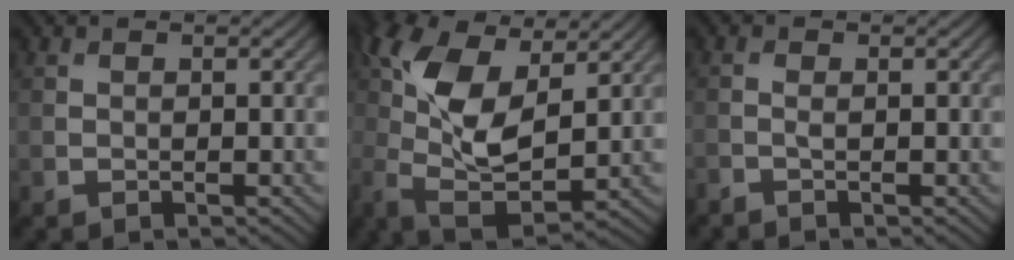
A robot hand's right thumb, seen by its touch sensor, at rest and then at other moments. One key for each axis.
{"total": 11.9, "fx": 2.9, "fy": 5.8, "fz": 10.0, "tx": -0.226, "ty": 0.004, "tz": 0.051}
{"total": 0.9, "fx": -0.6, "fy": 0.2, "fz": 0.7, "tx": -0.016, "ty": 0.003, "tz": -0.016}